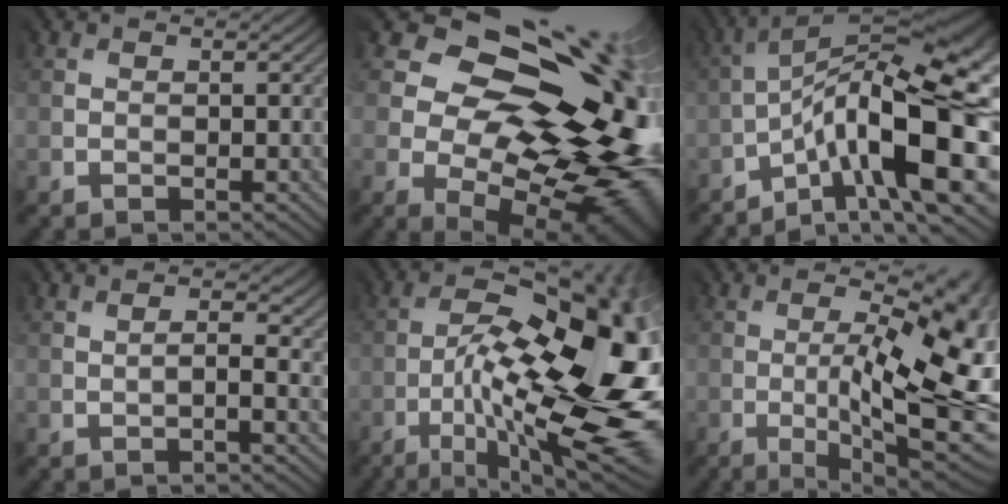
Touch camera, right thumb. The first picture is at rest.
{"total": 19.7, "force": [1.5, 14.2, 13.5], "torque": [-0.173, -0.014, 0.050]}
{"total": 17.7, "force": [-6.9, 6.2, 15.1], "torque": [-0.217, 0.002, -0.115]}
{"total": 3.0, "force": [-0.4, 0.8, 2.9], "torque": [-0.047, 0.003, -0.004]}
{"total": 21.0, "force": [-5.9, 7.3, 18.8], "torque": [-0.267, 0.002, -0.095]}
{"total": 16.1, "force": [-1.9, 4.9, 15.2], "torque": [-0.193, -0.009, -0.012]}